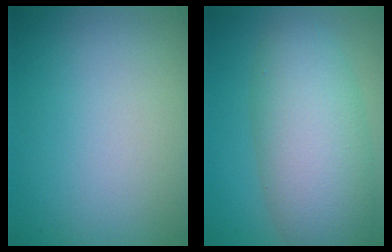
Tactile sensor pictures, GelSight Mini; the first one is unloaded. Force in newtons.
{"total": 8.1, "press": 8.1, "slide": 0.2}